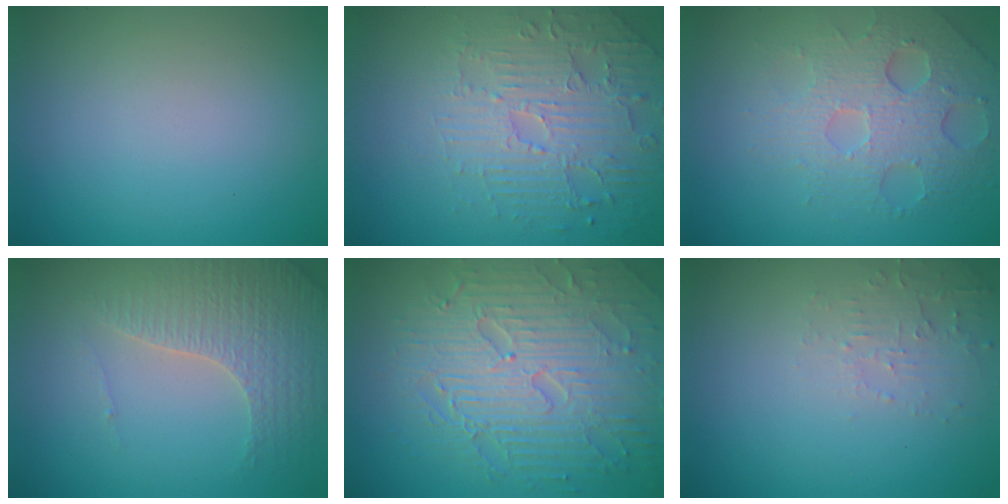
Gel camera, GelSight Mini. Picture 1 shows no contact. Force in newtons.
{"total": 4.7, "press": 3.9, "slide": 2.6}
{"total": 5.1, "press": 4.2, "slide": 2.9}
{"total": 4.2, "press": 3.4, "slide": 2.5}
{"total": 8.9, "press": 6.3, "slide": 6.3}
{"total": 1.9, "press": 1.9, "slide": 0.3}